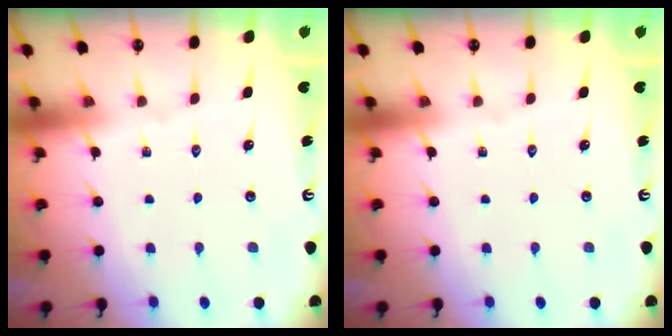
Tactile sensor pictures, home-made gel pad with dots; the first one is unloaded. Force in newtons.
{"total": 0.0}